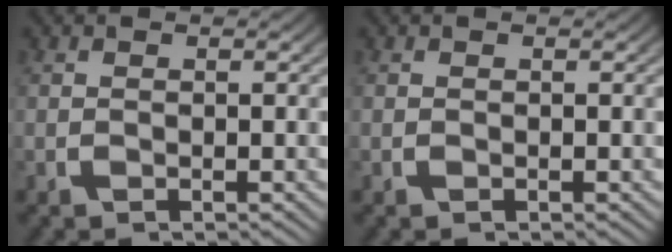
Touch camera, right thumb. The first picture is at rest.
{"total": 0.0}